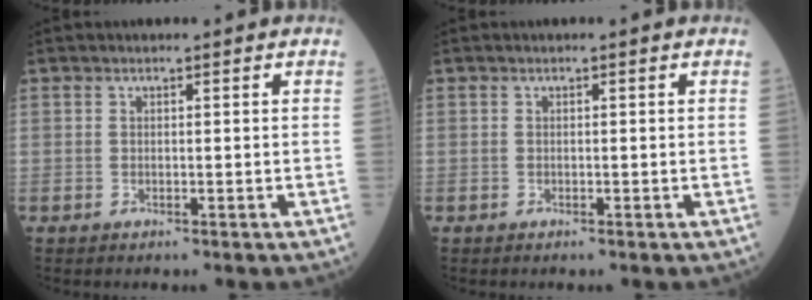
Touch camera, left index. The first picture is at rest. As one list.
[{"total": 0.0}]